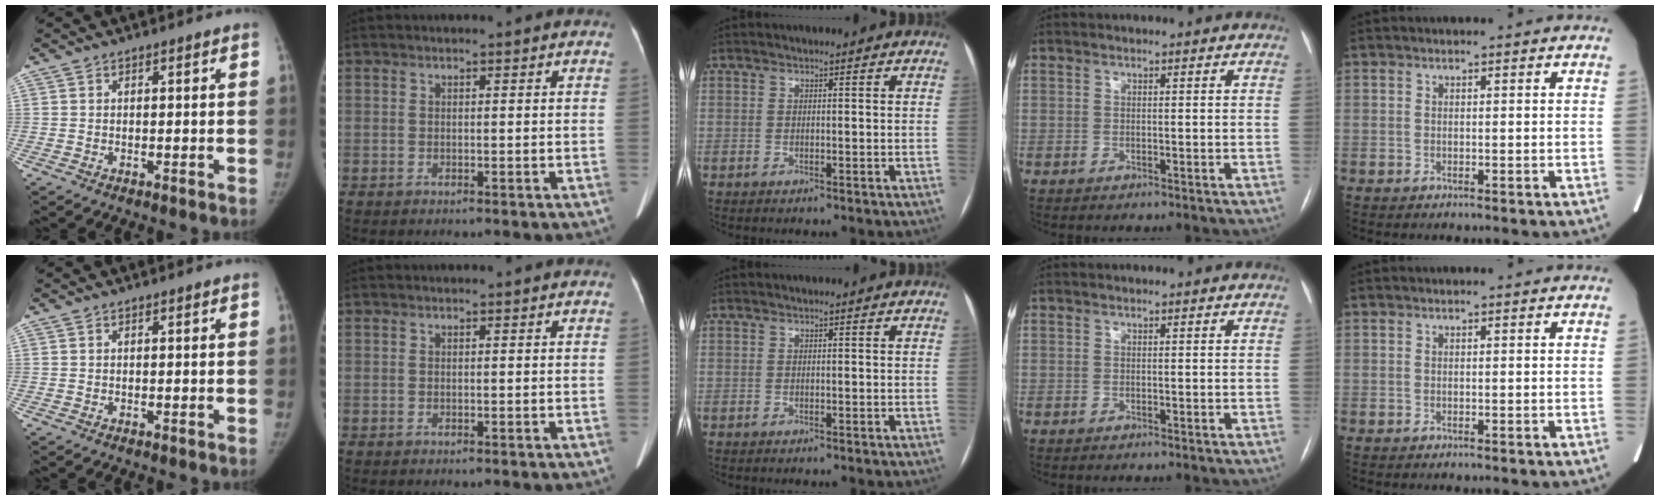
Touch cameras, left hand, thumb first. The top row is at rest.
{}